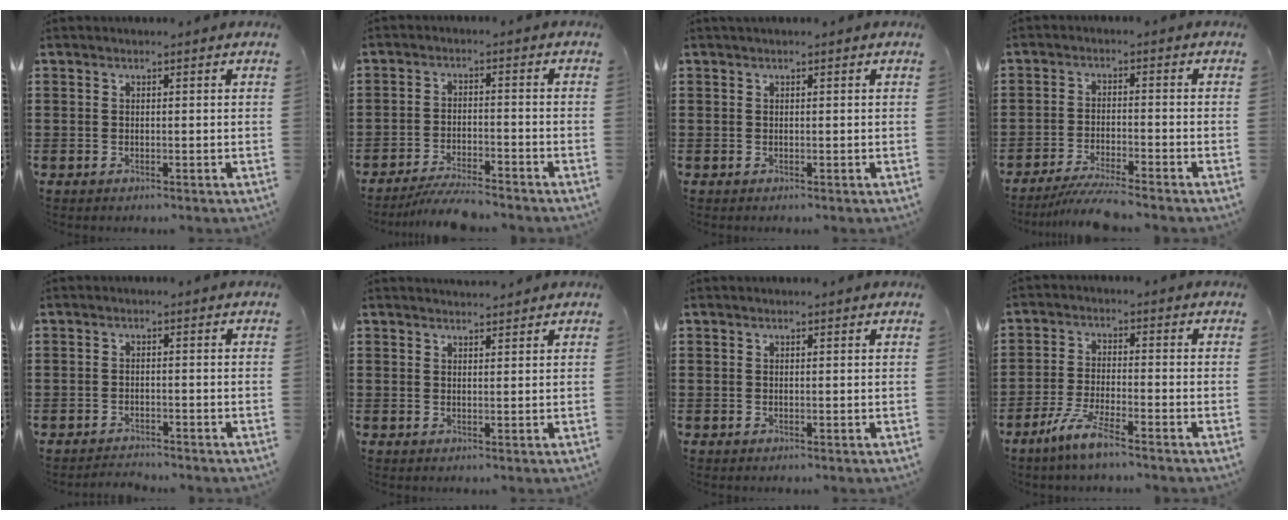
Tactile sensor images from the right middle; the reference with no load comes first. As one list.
[{"total": 5.0, "force": [-4.8, 0.3, 1.7], "torque": [-0.033, -0.004, -0.094]}, {"total": 0.0}, {"total": 4.8, "force": [-4.4, 0.0, 1.9], "torque": [-0.044, -0.012, -0.088]}, {"total": 1.7, "force": [-1.7, 0.2, 0.0], "torque": [-0.006, 0.001, -0.036]}, {"total": 1.6, "force": [1.6, 0.2, 0.0], "torque": [0.003, -0.002, 0.029]}, {"total": 0.0}, {"total": 6.3, "force": [-4.7, 0.3, 4.2], "torque": [-0.099, -0.012, -0.094]}]